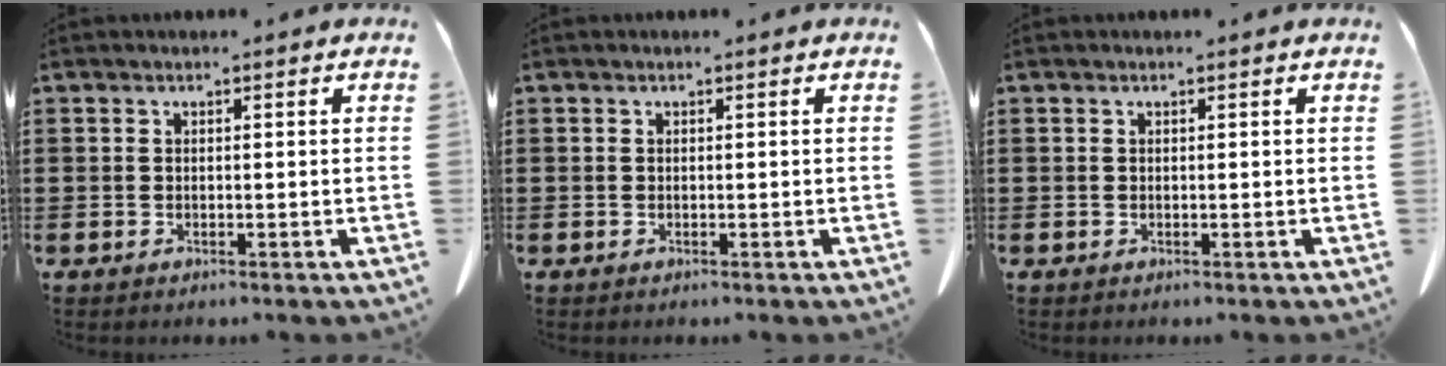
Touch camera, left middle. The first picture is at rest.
{"total": 0.0}
{"total": 0.0}